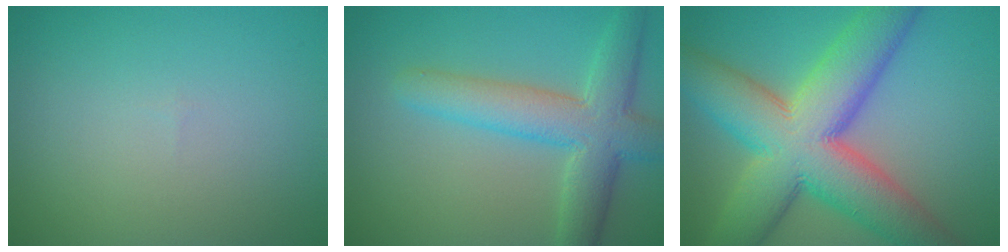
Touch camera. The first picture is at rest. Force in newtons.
{"total": 6.5, "press": 6.5, "slide": 0.2}
{"total": 13.6, "press": 13.6, "slide": 0.5}